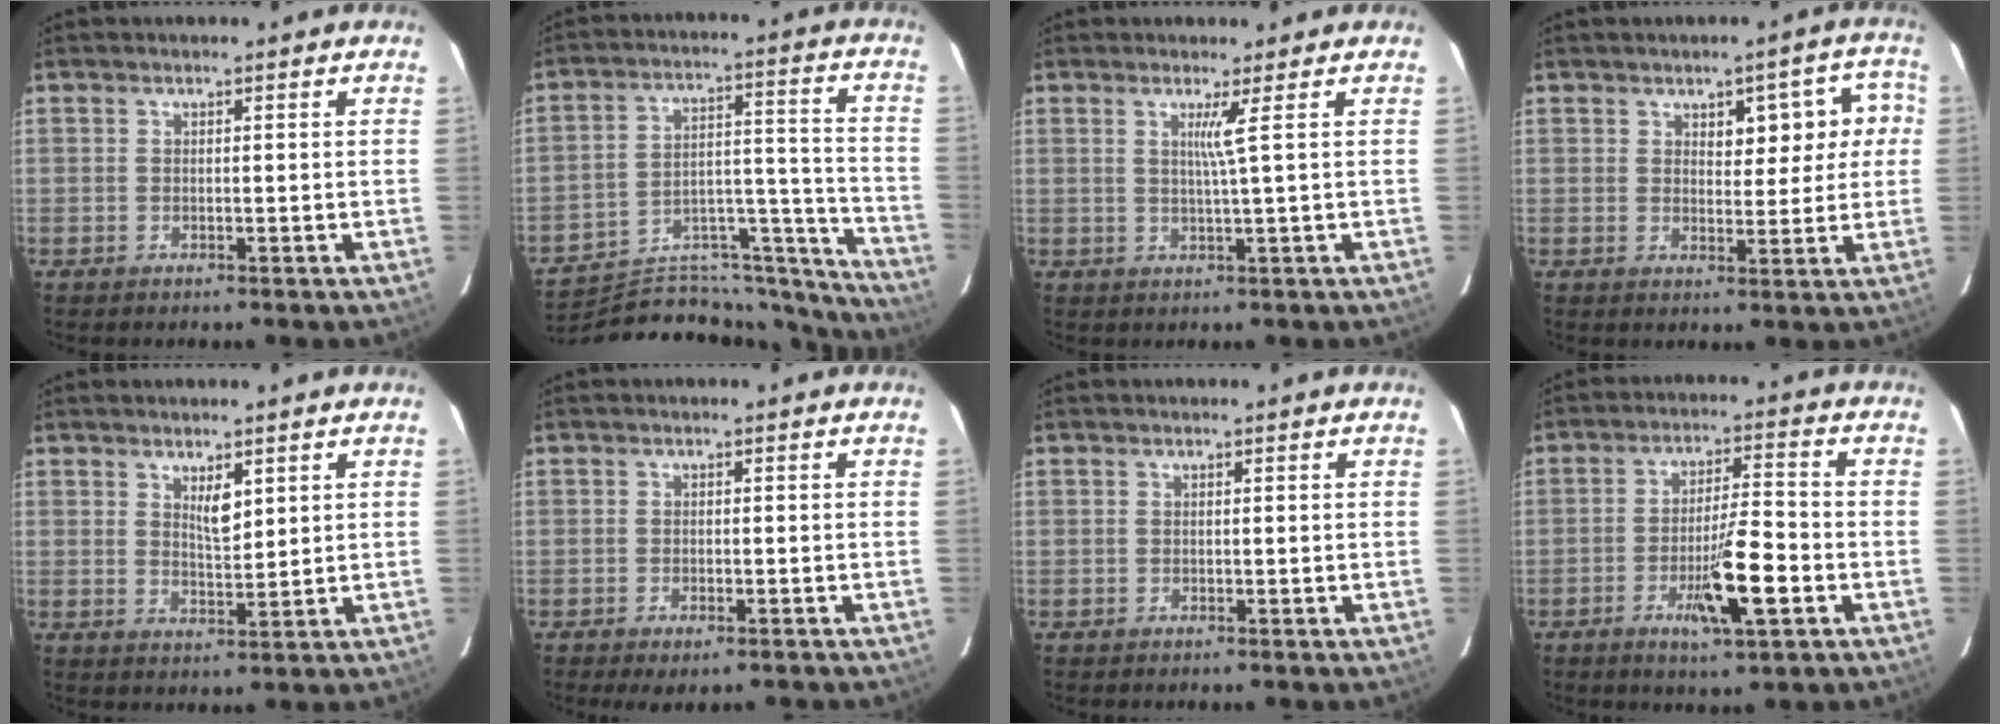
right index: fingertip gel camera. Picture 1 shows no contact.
{"total": 24.9, "force": [-23.7, 5.0, 5.7], "torque": [-0.055, 0.052, -0.330]}
{"total": 2.4, "force": [0.8, -1.2, 2.0], "torque": [-0.038, -0.008, 0.016]}
{"total": 7.4, "force": [2.0, 3.6, 6.1], "torque": [-0.059, 0.028, 0.028]}
{"total": 3.3, "force": [1.8, 1.0, 2.7], "torque": [-0.049, -0.005, 0.036]}
{"total": 3.4, "force": [-2.5, 1.1, 2.1], "torque": [-0.028, -0.005, -0.032]}
{"total": 0.0}
{"total": 9.4, "force": [-3.5, 1.0, 8.6], "torque": [-0.150, -0.006, -0.057]}